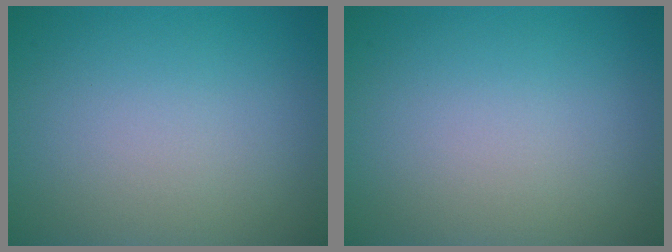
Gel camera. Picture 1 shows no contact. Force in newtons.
{"total": 0.0}